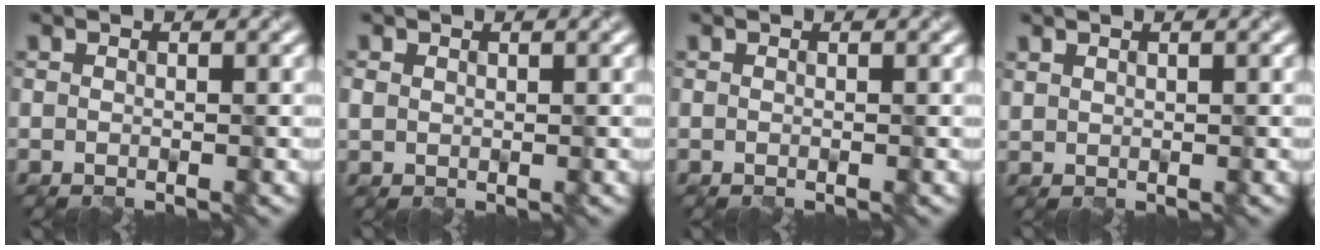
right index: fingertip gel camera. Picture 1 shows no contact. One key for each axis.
{"total": 0.6, "fx": 0.3, "fy": 0.3, "fz": -0.4, "tx": -0.009, "ty": 0.005, "tz": 0.013}
{"total": 0.0}
{"total": 1.1, "fx": 0.5, "fy": -0.4, "fz": -0.8, "tx": -0.003, "ty": 0.004, "tz": 0.018}